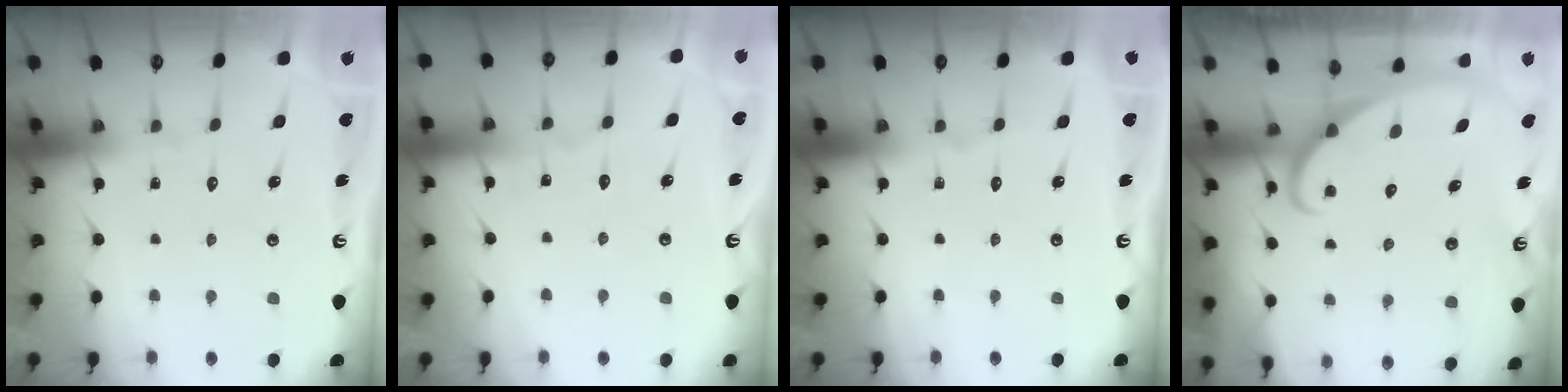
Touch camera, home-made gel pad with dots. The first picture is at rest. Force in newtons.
{"total": 3.0, "press": 3.0, "slide": 0.3}
{"total": 0.0}
{"total": 2.2, "press": 2.2, "slide": 0.1}